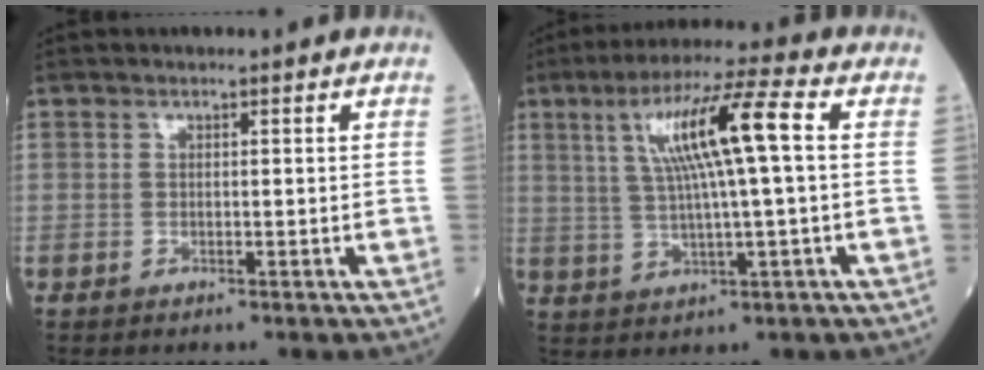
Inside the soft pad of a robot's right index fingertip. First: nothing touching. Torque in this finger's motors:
{"motor_torque": [1.09, 0.64, 0.30, 0.21]}